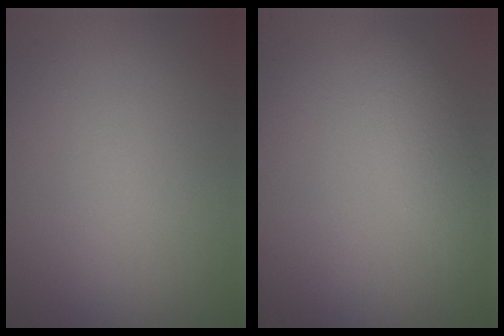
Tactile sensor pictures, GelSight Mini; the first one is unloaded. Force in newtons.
{"total": 2.3, "press": 2.3, "slide": 0.2}